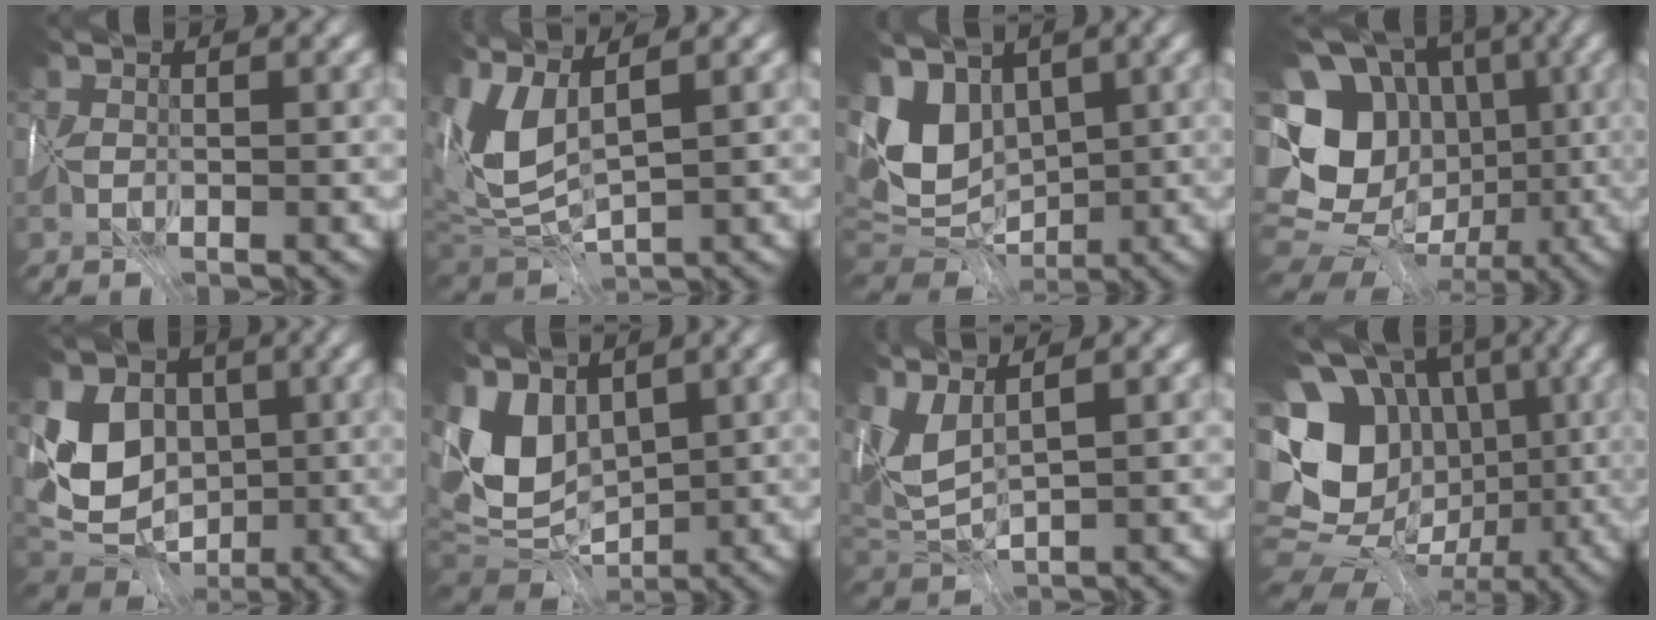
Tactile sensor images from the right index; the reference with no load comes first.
{"total": 4.8, "force": [2.3, 1.6, 3.9], "torque": [-0.107, 0.004, 0.048]}
{"total": 6.2, "force": [2.3, 4.4, 3.7], "torque": [-0.089, -0.003, 0.041]}
{"total": 16.7, "force": [0.0, 15.0, 7.3], "torque": [-0.170, 0.035, -0.015]}
{"total": 6.3, "force": [1.3, 5.2, 3.4], "torque": [-0.068, -0.007, 0.019]}
{"total": 6.7, "force": [2.1, 4.7, 4.2], "torque": [-0.089, -0.008, 0.041]}
{"total": 3.5, "force": [2.7, 0.4, 2.3], "torque": [-0.076, 0.008, 0.057]}
{"total": 16.5, "force": [0.2, 14.7, 7.6], "torque": [-0.153, 0.026, -0.007]}